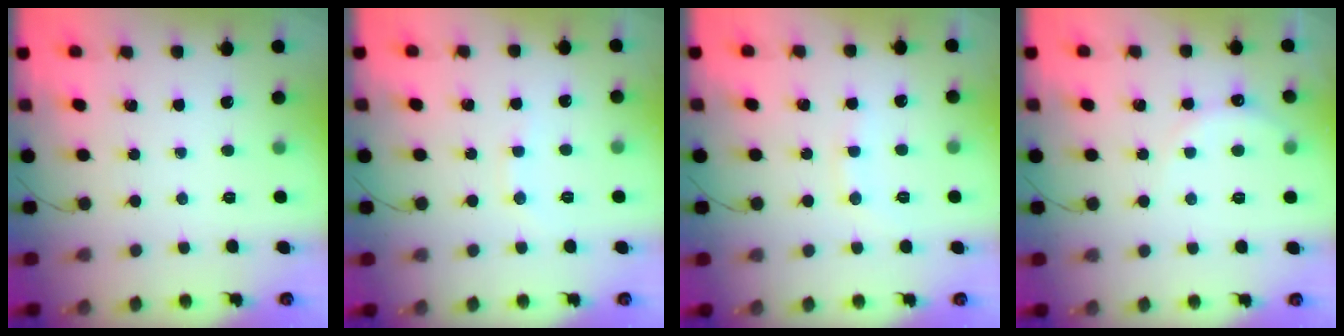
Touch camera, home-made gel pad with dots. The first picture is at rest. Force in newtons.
{"total": 5.6, "press": 5.5, "slide": 1.1}
{"total": 7.0, "press": 6.9, "slide": 1.3}
{"total": 6.3, "press": 6.2, "slide": 1.3}